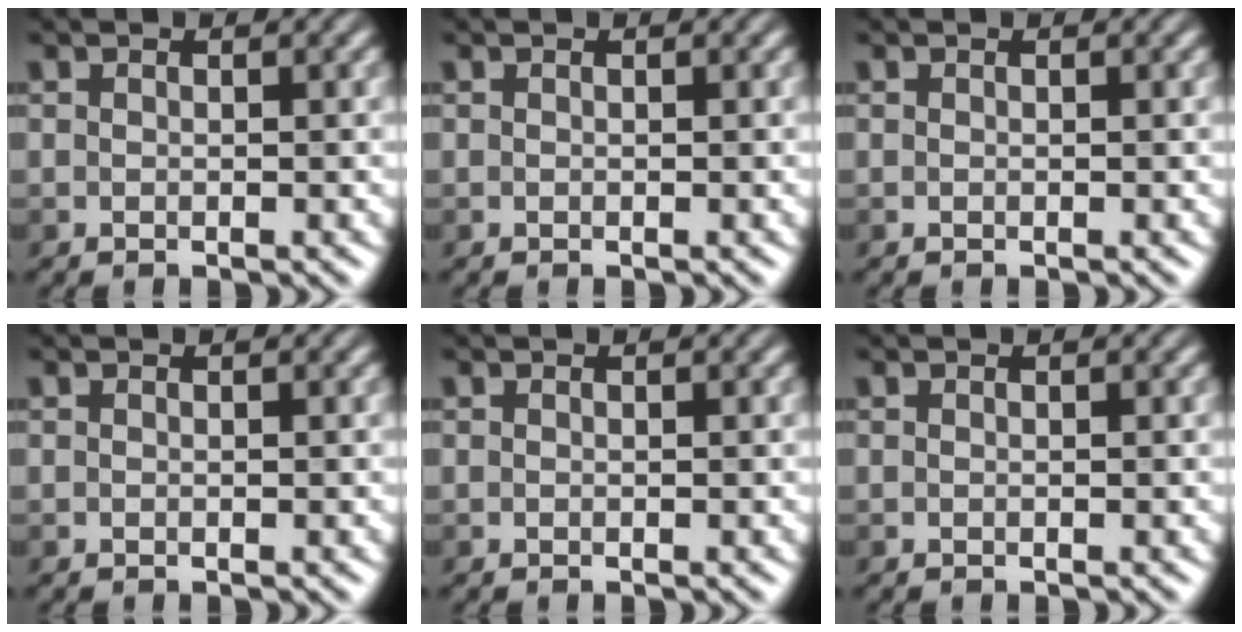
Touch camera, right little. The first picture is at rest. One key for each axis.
{"total": 0.0}
{"total": 0.0}
{"total": 0.0}
{"total": 0.0}
{"total": 0.0}